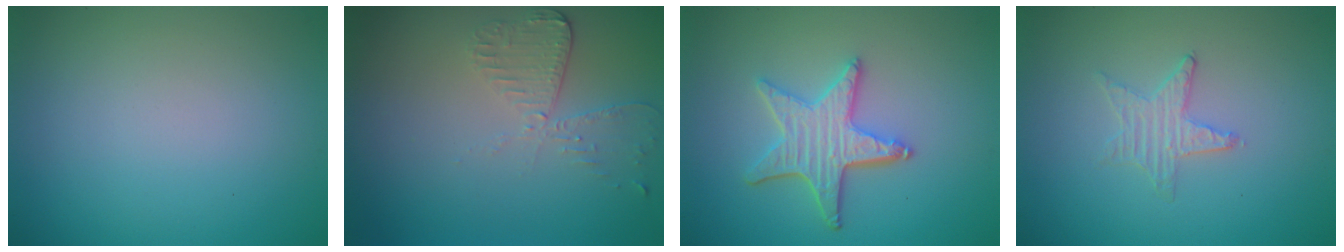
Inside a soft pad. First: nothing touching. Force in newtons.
{"total": 2.6, "press": 2.3, "slide": 1.2}
{"total": 4.3, "press": 3.7, "slide": 2.2}
{"total": 0.9, "press": 0.9, "slide": 0.2}